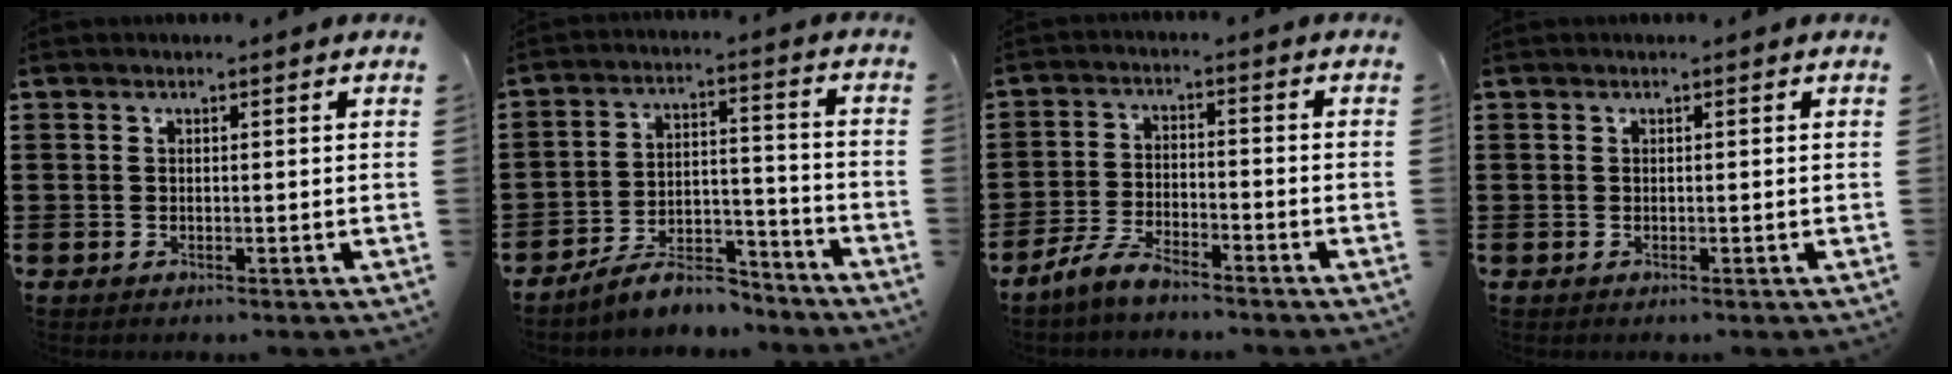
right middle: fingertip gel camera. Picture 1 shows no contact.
{"total": 7.7, "force": [-7.1, 2.1, 2.1], "torque": [-0.039, 0.021, -0.136]}
{"total": 5.2, "force": [-4.6, 1.0, 2.2], "torque": [-0.065, -0.002, -0.095]}
{"total": 0.0}